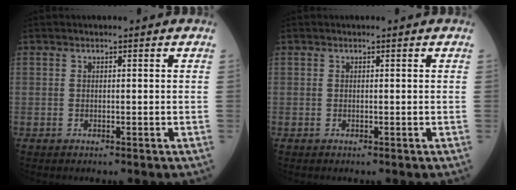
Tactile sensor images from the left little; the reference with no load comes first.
{"total": 0.0}